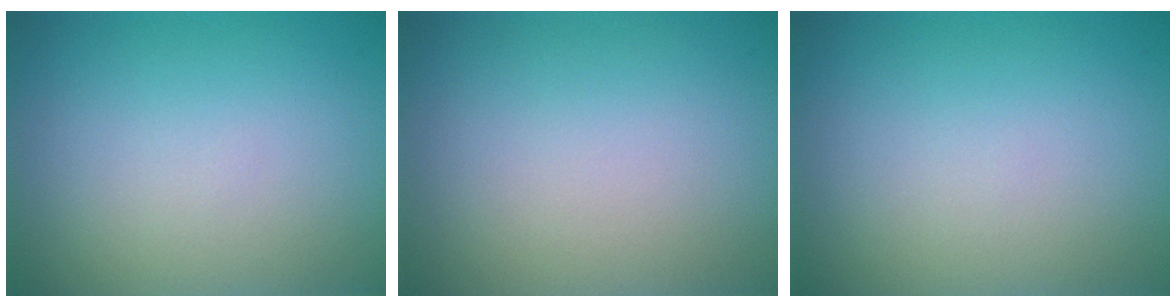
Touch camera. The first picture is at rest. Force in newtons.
{"total": 0.0}
{"total": 0.0}